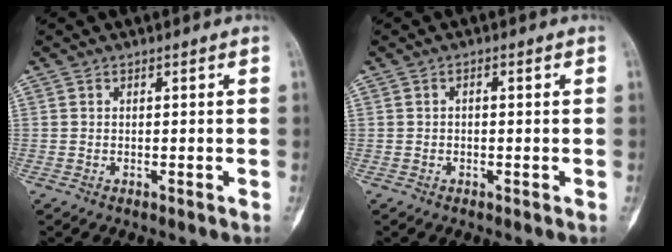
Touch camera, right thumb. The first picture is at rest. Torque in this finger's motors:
{"motor_torque": [-0.02, -0.01, 0.01, 0.39, -0.09]}